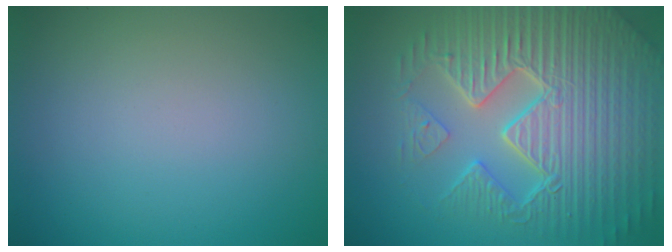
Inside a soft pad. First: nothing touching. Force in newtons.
{"total": 10.1, "press": 6.7, "slide": 7.5}